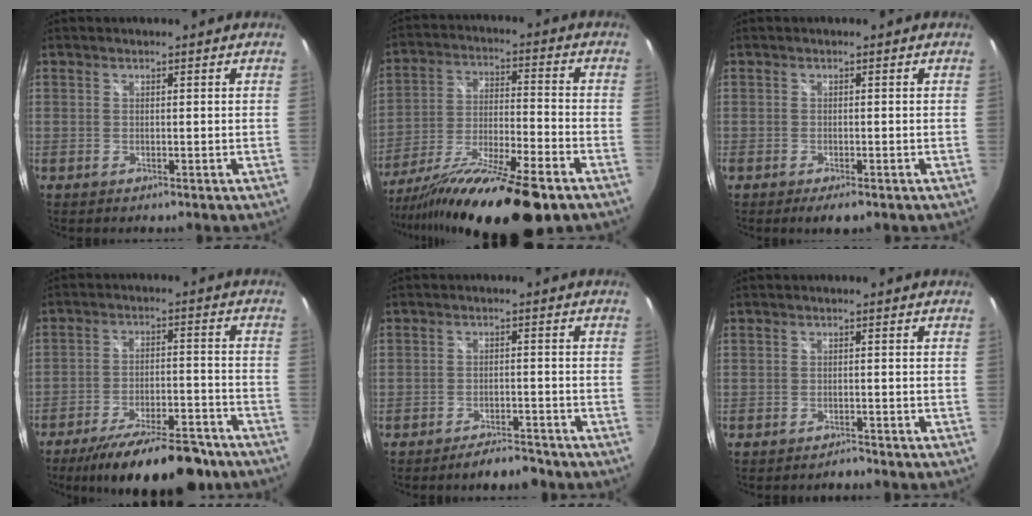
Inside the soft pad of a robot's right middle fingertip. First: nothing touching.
{"total": 21.6, "force": [-15.9, 2.3, 14.4], "torque": [-0.266, -0.046, -0.267]}
{"total": 2.8, "force": [-1.8, 0.9, 1.8], "torque": [-0.037, -0.012, -0.029]}
{"total": 18.3, "force": [-14.7, 4.7, 9.8], "torque": [-0.172, -0.021, -0.211]}
{"total": 4.8, "force": [-4.2, 1.4, 1.9], "torque": [-0.040, 0.005, -0.059]}
{"total": 1.2, "force": [-1.2, 0.2, 0.0], "torque": [-0.003, -0.002, -0.020]}